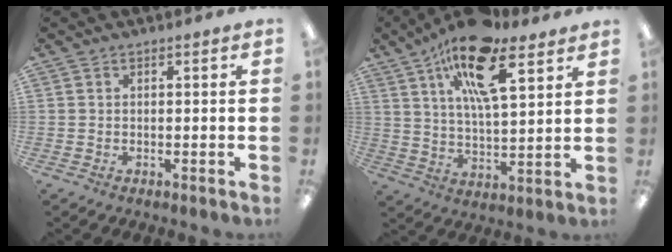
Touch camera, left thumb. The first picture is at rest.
{"total": 18.3, "force": [10.8, 6.9, 13.1], "torque": [-0.213, -0.043, 0.177]}